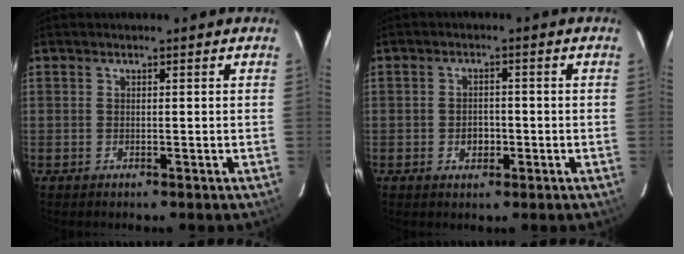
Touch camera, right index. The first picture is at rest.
{"total": 2.9, "force": [-0.8, 2.3, 1.5], "torque": [-0.027, 0.003, -0.011]}